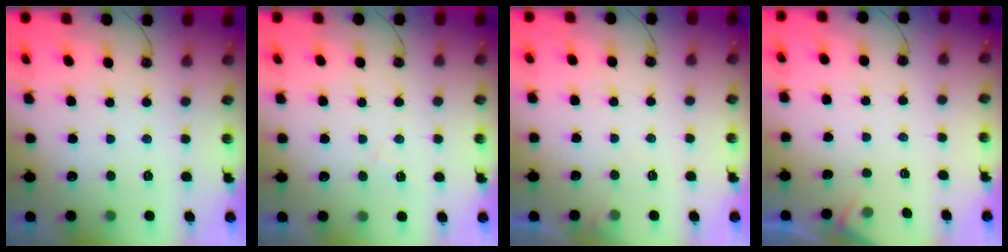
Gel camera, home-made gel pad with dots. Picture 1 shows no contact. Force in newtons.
{"total": 7.4, "press": 7.4, "slide": 0.8}
{"total": 4.1, "press": 4.1, "slide": 0.7}
{"total": 2.5, "press": 2.4, "slide": 0.4}